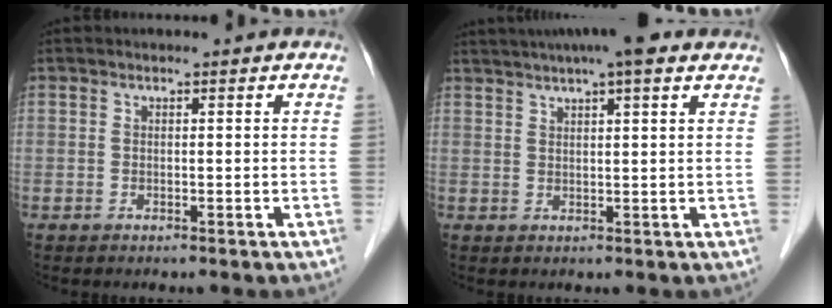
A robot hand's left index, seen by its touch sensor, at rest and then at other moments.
{"total": 10.7, "force": [8.2, 1.1, 6.8], "torque": [-0.107, 0.037, 0.111]}